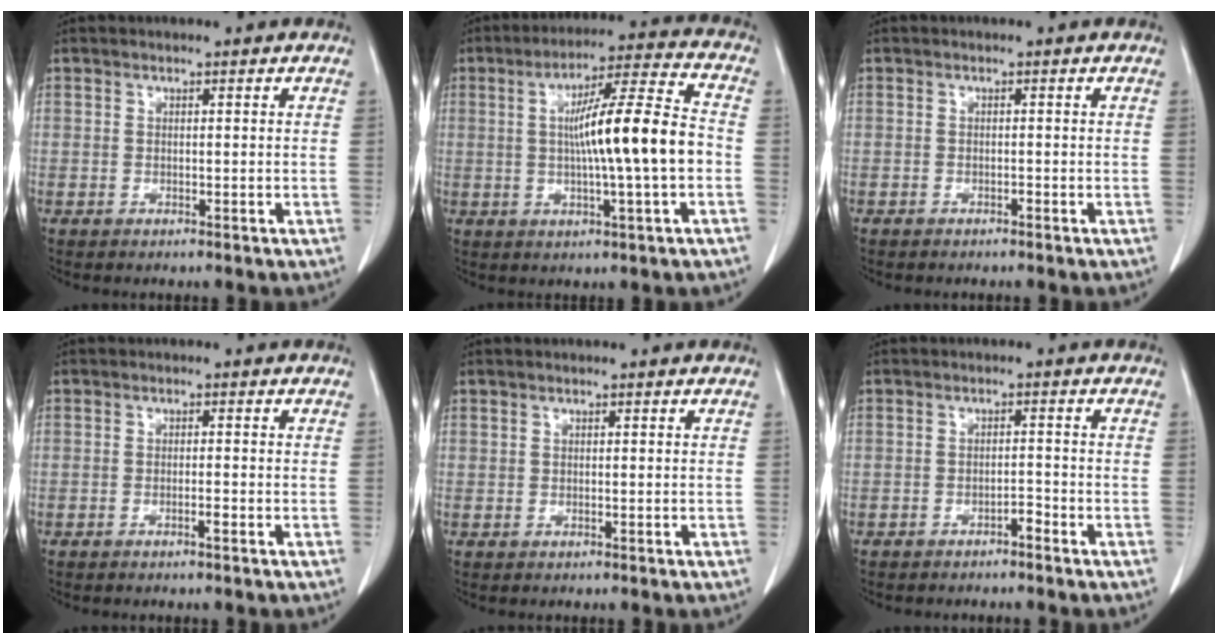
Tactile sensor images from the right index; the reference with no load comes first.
{"total": 13.8, "force": [-0.6, 0.2, 13.7], "torque": [-0.223, 0.012, -0.014]}
{"total": 0.0}
{"total": 1.2, "force": [-0.6, 0.0, 1.0], "torque": [-0.019, 0.001, -0.011]}
{"total": 0.0}
{"total": 1.5, "force": [-1.2, 0.3, 0.8], "torque": [-0.011, 0.003, -0.020]}